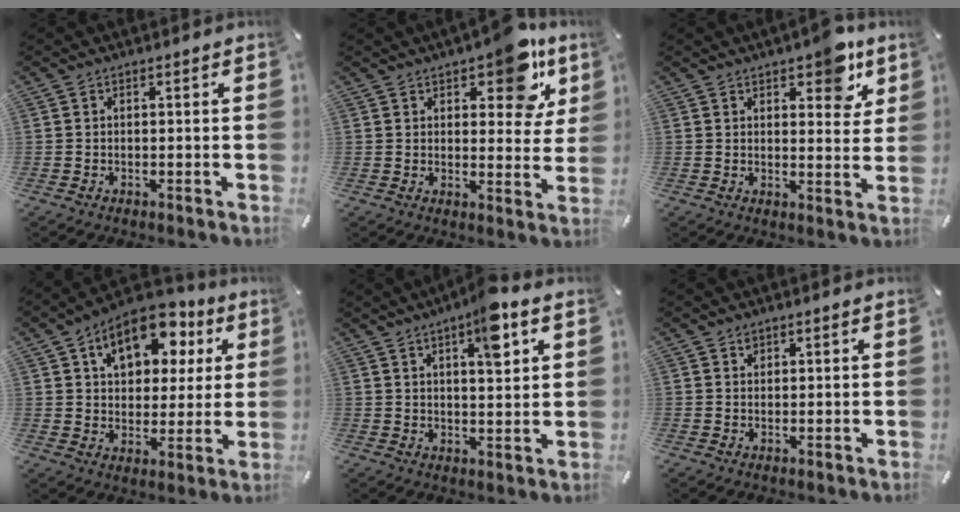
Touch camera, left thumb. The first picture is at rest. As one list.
[{"total": 12.2, "force": [7.6, 5.7, 7.6], "torque": [-0.078, -0.050, 0.126]}, {"total": 8.3, "force": [5.6, 3.9, 4.8], "torque": [-0.044, -0.032, 0.089]}, {"total": 14.2, "force": [6.9, 9.5, 7.9], "torque": [-0.120, -0.023, 0.124]}, {"total": 8.7, "force": [4.8, 2.5, 6.8], "torque": [-0.101, -0.020, 0.077]}, {"total": 1.0, "force": [0.8, 0.5, 0.3], "torque": [-0.006, -0.001, 0.016]}]